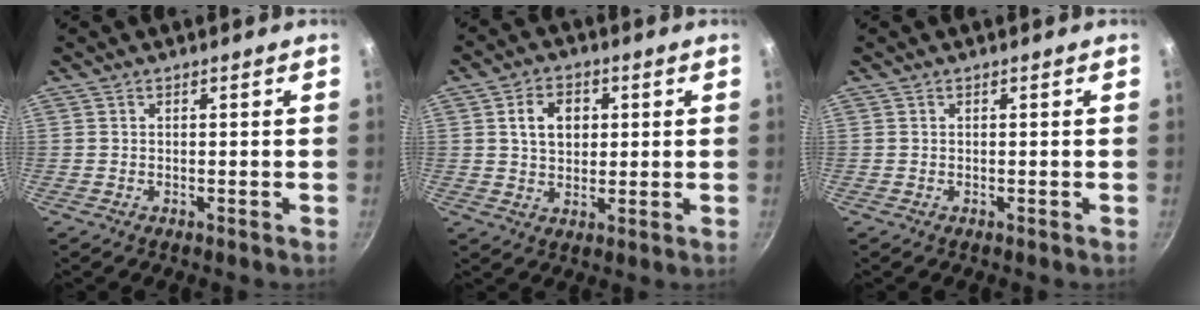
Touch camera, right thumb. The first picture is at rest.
{"total": 7.2, "force": [1.7, 5.3, 4.6], "torque": [-0.057, 0.003, 0.026]}
{"total": 0.0}